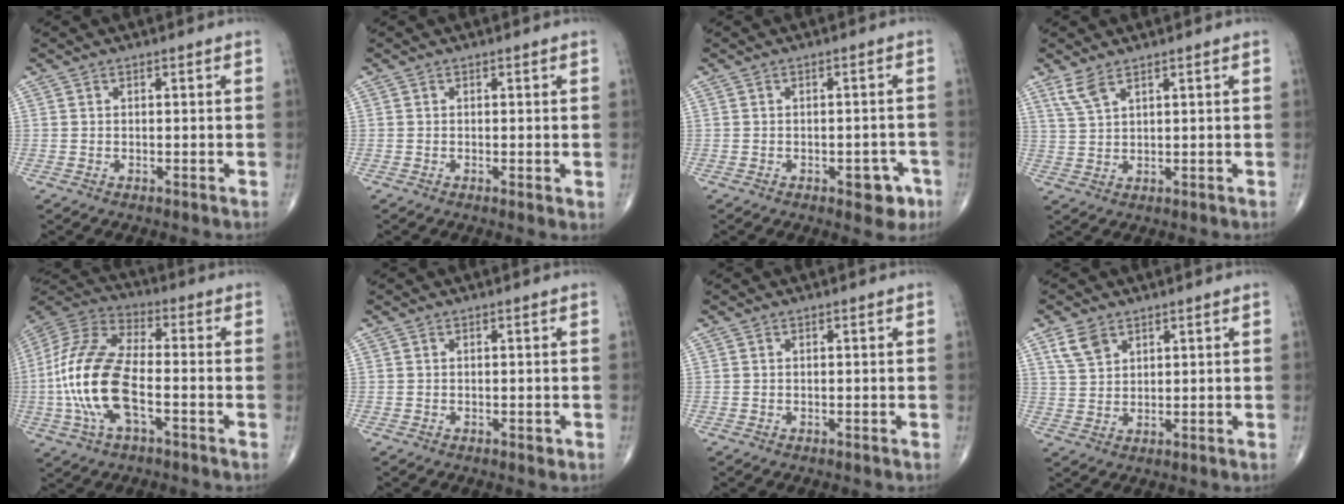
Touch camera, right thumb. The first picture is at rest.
{"total": 1.1, "force": [-0.1, 0.2, 1.1], "torque": [-0.019, -0.005, -0.002]}
{"total": 4.8, "force": [-2.4, 2.5, 3.4], "torque": [-0.017, 0.016, -0.024]}
{"total": 3.7, "force": [2.6, 1.1, 2.4], "torque": [-0.058, -0.005, 0.062]}
{"total": 17.8, "force": [-3.6, 8.0, 15.5], "torque": [-0.334, 0.029, -0.071]}
{"total": 0.6, "force": [-0.2, 0.4, 0.5], "torque": [0.000, 0.000, -0.002]}
{"total": 0.0}
{"total": 4.8, "force": [3.0, 3.0, 2.3], "torque": [-0.038, -0.010, 0.065]}